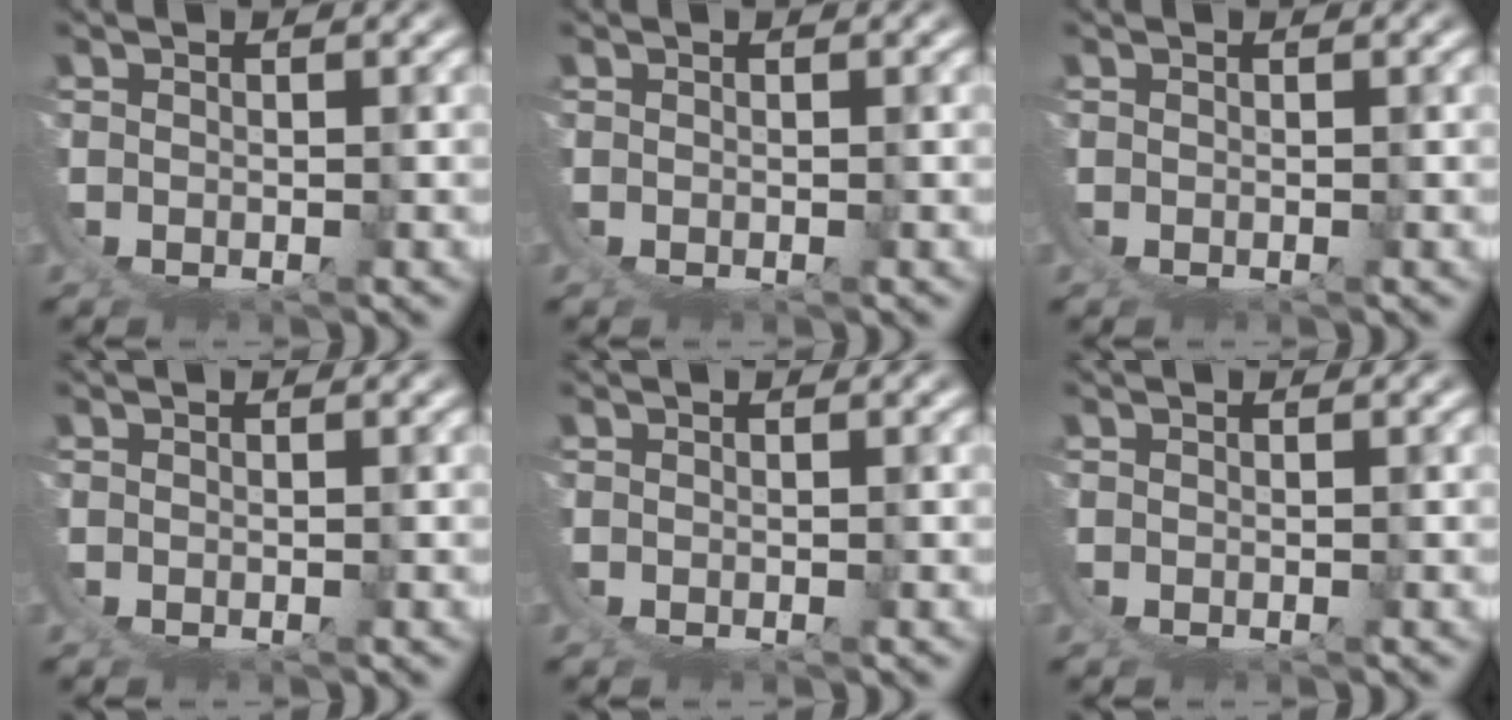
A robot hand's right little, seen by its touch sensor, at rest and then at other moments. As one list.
[{"total": 0.0}, {"total": 0.0}, {"total": 0.0}, {"total": 0.0}, {"total": 0.0}]